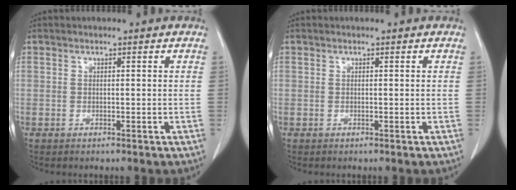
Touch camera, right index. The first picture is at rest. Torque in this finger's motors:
{"motor_torque": [0.00, 0.00, 0.00, 0.00]}